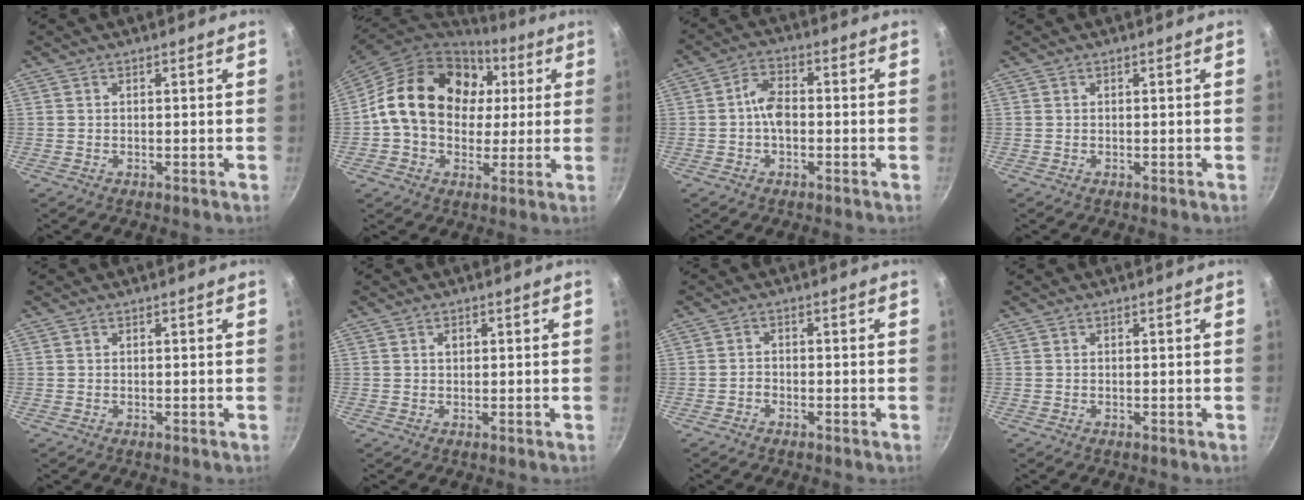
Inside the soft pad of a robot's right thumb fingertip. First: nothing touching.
{"total": 20.6, "force": [3.8, 16.0, 12.4], "torque": [-0.188, 0.020, 0.055]}
{"total": 5.5, "force": [-0.8, 3.4, 4.3], "torque": [-0.067, 0.023, -0.024]}
{"total": 0.0}
{"total": 0.0}
{"total": 1.2, "force": [0.4, 0.9, 0.7], "torque": [-0.006, 0.003, 0.005]}
{"total": 1.4, "force": [-1.1, 0.7, 0.4], "torque": [-0.011, 0.011, -0.023]}
{"total": 0.0}